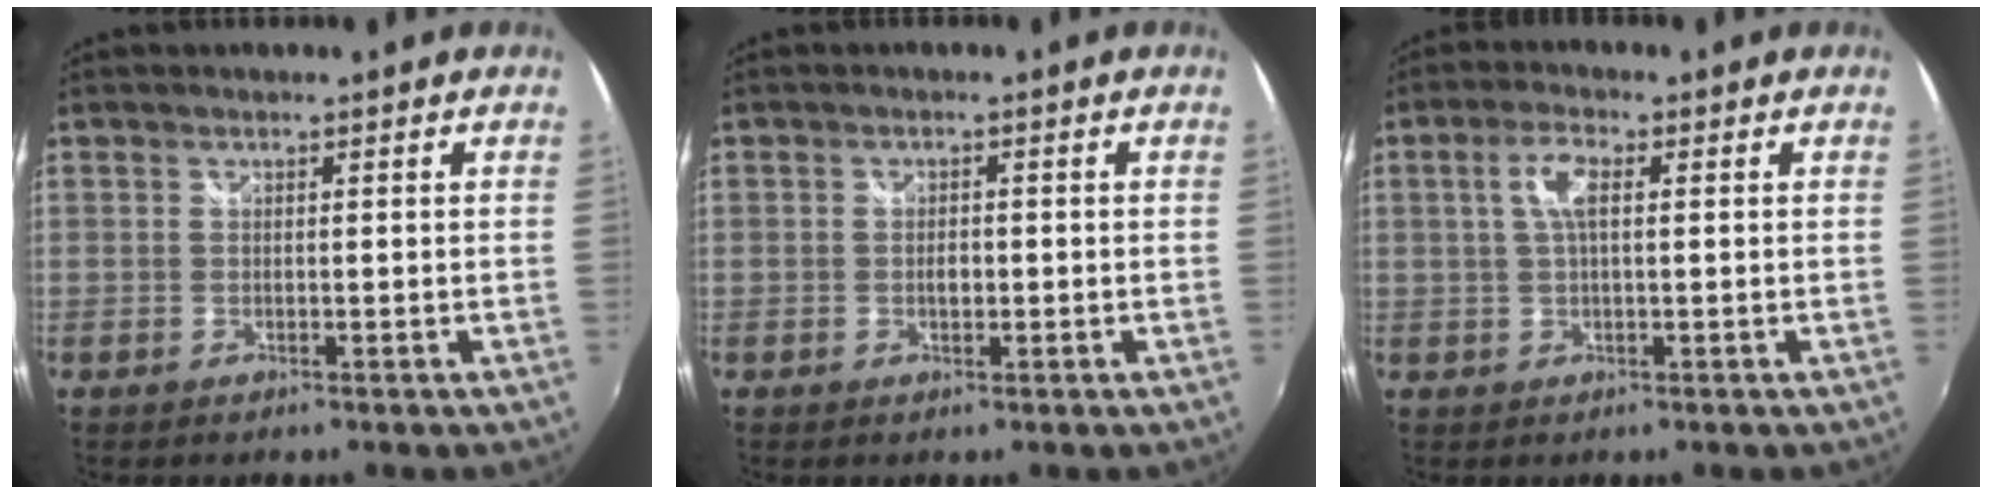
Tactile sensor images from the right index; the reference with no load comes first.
{"total": 1.8, "force": [-0.4, 1.2, 1.4], "torque": [-0.024, 0.001, -0.008]}
{"total": 4.7, "force": [1.0, 1.6, 4.2], "torque": [-0.083, 0.008, 0.020]}